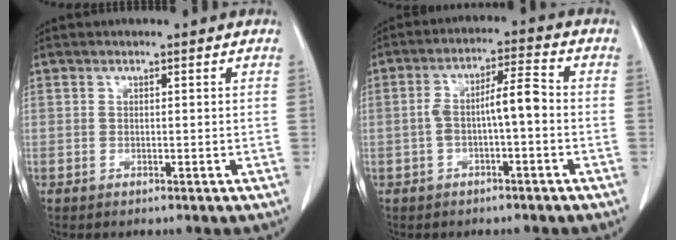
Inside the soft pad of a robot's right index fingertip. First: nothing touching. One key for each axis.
{"total": 6.1, "fx": -1.0, "fy": 1.2, "fz": 5.9, "tx": -0.108, "ty": 0.027, "tz": -0.015}